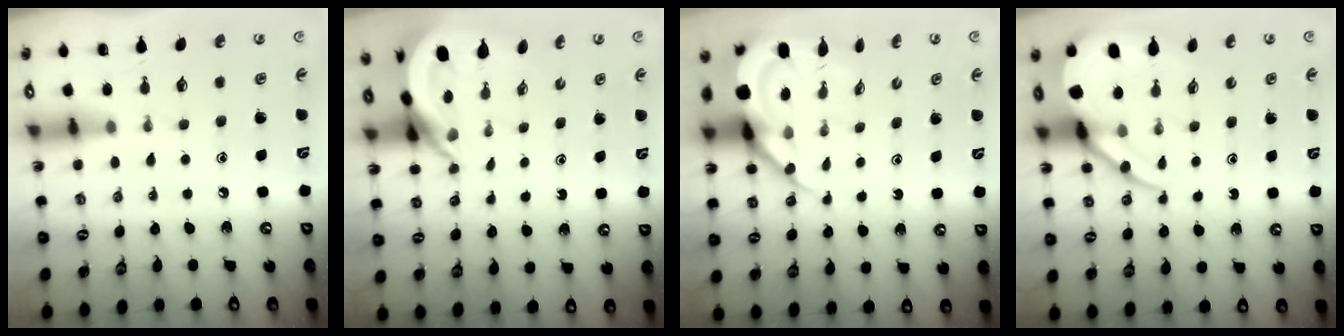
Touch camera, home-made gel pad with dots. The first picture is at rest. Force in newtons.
{"total": 4.1, "press": 4.1, "slide": 0.2}
{"total": 9.0, "press": 8.9, "slide": 0.9}
{"total": 9.5, "press": 9.4, "slide": 1.1}